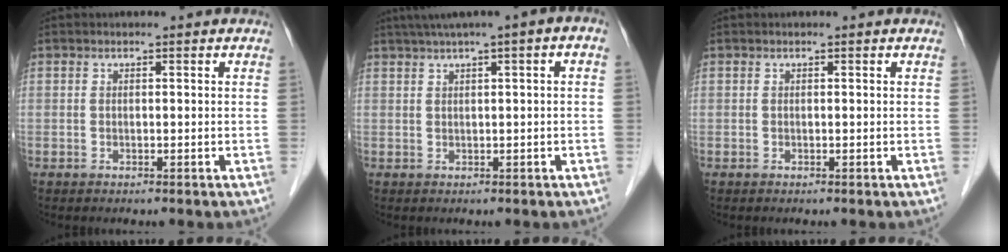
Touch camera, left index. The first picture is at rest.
{"total": 6.1, "force": [2.6, 0.2, 5.5], "torque": [-0.088, 0.030, 0.041]}
{"total": 0.0}